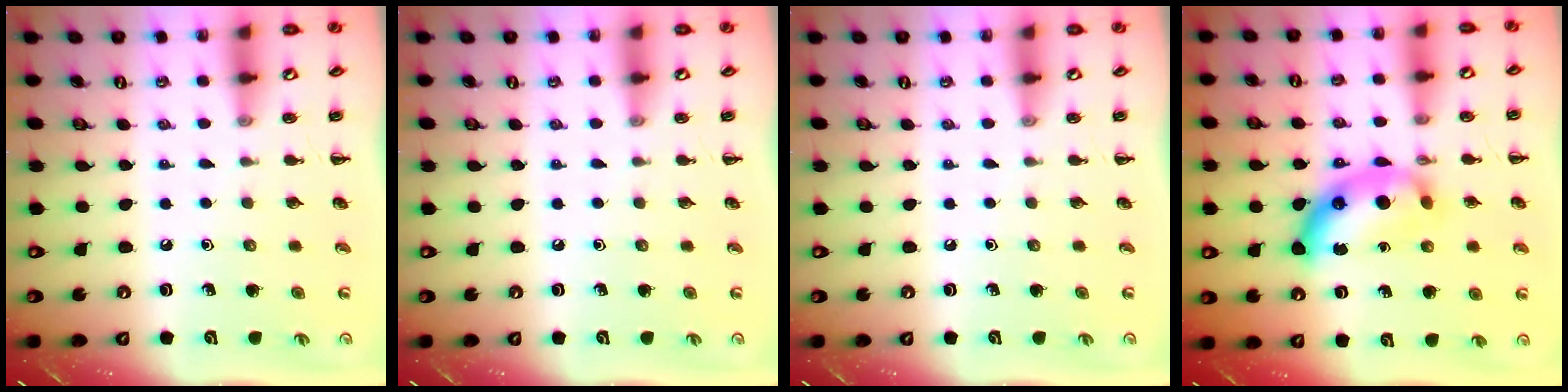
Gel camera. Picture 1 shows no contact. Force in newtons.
{"total": 0.0}
{"total": 0.0}
{"total": 13.4, "press": 13.4, "slide": 0.3}